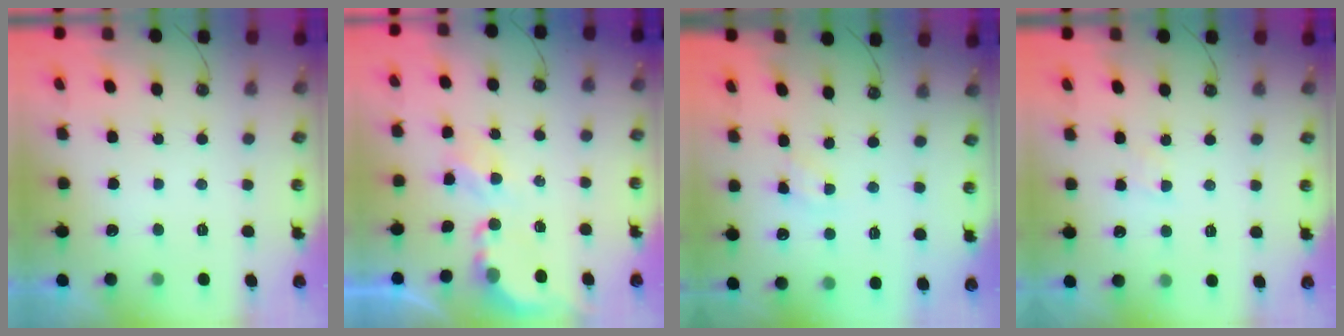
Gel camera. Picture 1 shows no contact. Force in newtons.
{"total": 4.0, "press": 4.0, "slide": 0.4}
{"total": 2.4, "press": 2.3, "slide": 0.4}
{"total": 2.8, "press": 2.8, "slide": 0.3}